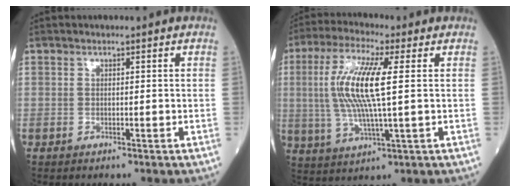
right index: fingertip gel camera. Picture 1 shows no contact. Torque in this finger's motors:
{"motor_torque": [1.96, 0.18, 0.86, 0.21]}